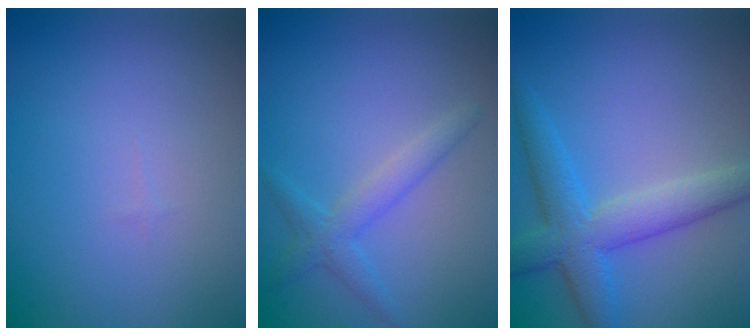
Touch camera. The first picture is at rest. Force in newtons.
{"total": 2.3, "press": 2.3, "slide": 0.1}
{"total": 4.9, "press": 4.8, "slide": 0.2}